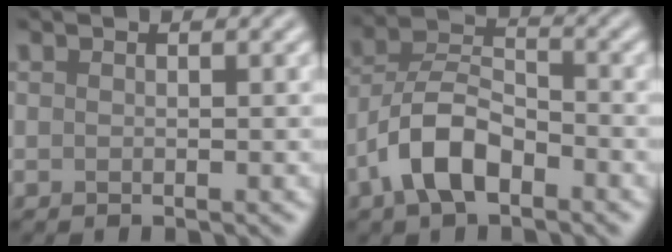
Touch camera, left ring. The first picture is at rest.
{"total": 6.1, "force": [-3.1, 3.1, 4.2], "torque": [-0.075, 0.009, -0.067]}